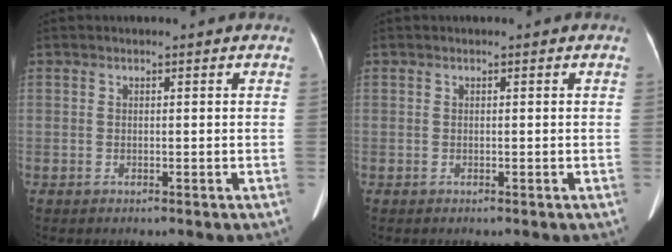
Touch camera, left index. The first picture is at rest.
{"total": 0.0}